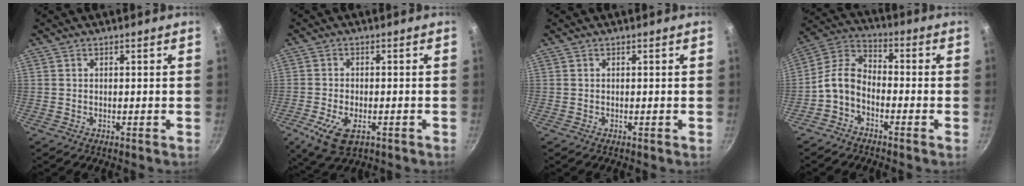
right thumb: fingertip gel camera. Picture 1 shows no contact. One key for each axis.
{"total": 7.6, "fx": -3.0, "fy": 3.9, "fz": 5.8, "tx": -0.111, "ty": -0.005, "tz": -0.049}
{"total": 0.0}
{"total": 8.2, "fx": -3.3, "fy": 5.3, "fz": 5.4, "tx": -0.107, "ty": 0.055, "tz": -0.081}